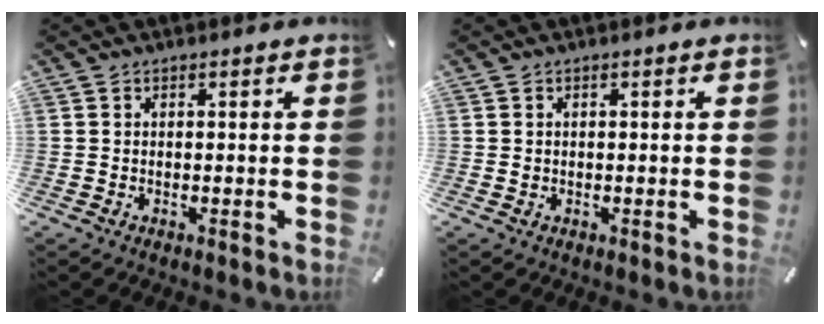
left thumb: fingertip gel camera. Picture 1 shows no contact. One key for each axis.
{"total": 0.5, "fx": 0.0, "fy": 0.5, "fz": 0.2, "tx": -0.003, "ty": 0.004, "tz": -0.002}